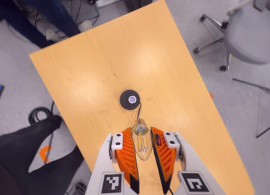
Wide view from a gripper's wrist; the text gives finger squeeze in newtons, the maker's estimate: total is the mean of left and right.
{"total": 12.6, "left": 14.1, "right": 11.1}